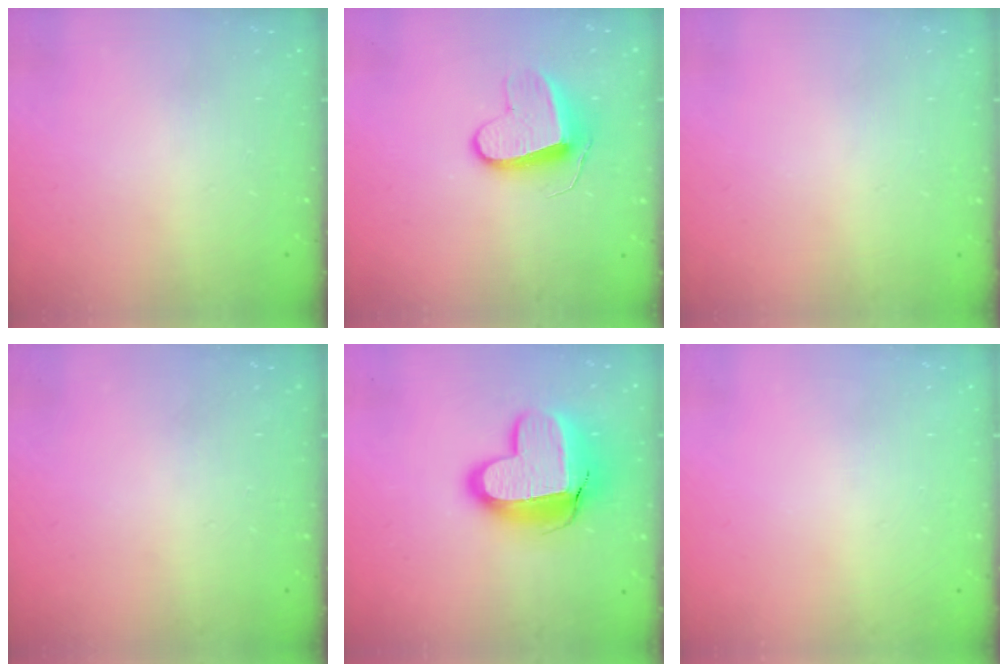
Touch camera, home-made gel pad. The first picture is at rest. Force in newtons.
{"total": 9.5, "press": 9.5, "slide": 0.7}
{"total": 0.6, "press": 0.6, "slide": 0.2}
{"total": 0.0}
{"total": 17.3, "press": 17.2, "slide": 1.3}
{"total": 0.0}